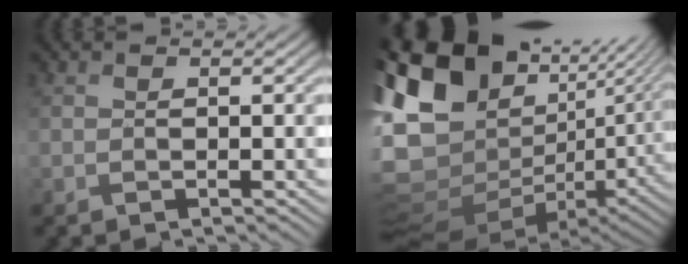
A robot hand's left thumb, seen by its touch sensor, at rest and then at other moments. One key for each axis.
{"total": 14.6, "fx": 3.3, "fy": 8.4, "fz": 11.6, "tx": -0.273, "ty": -0.001, "tz": 0.079}